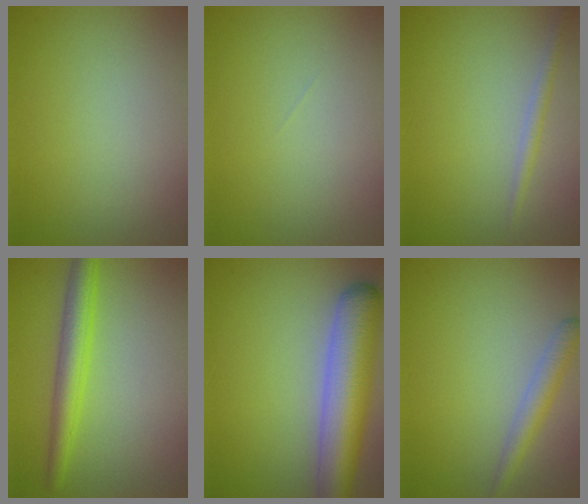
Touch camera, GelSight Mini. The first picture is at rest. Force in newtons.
{"total": 0.0}
{"total": 1.2, "press": 1.2, "slide": 0.0}
{"total": 3.8, "press": 3.8, "slide": 0.1}
{"total": 7.4, "press": 7.4, "slide": 0.5}
{"total": 2.2, "press": 2.2, "slide": 0.1}